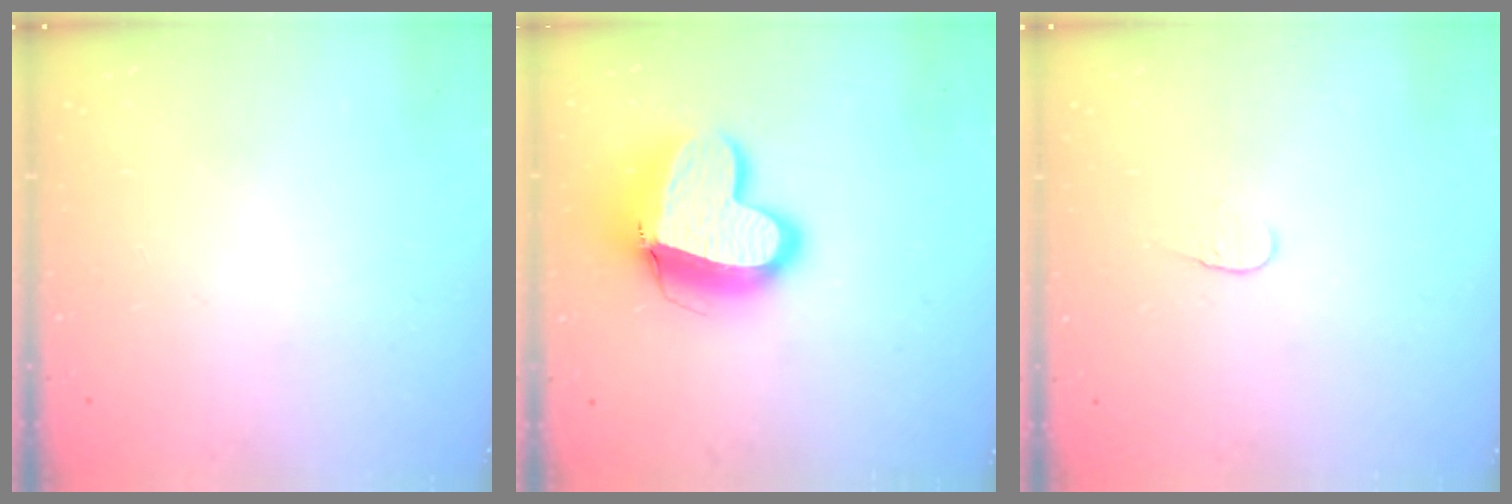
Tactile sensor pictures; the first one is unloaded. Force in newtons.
{"total": 15.5, "press": 15.3, "slide": 2.2}
{"total": 3.8, "press": 3.8, "slide": 0.3}